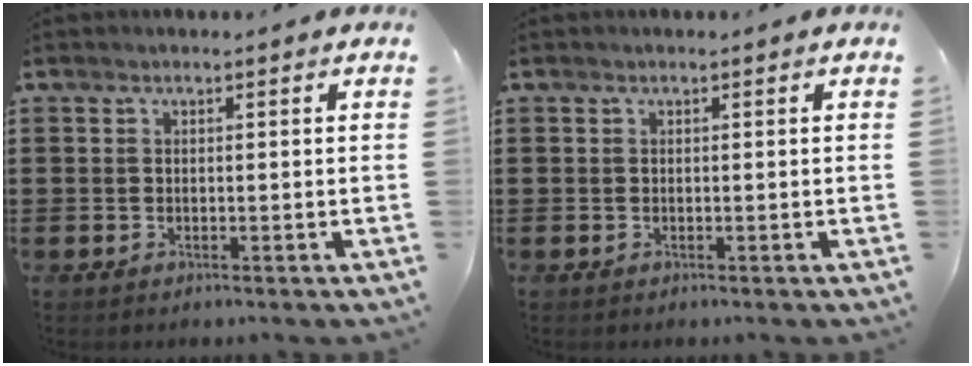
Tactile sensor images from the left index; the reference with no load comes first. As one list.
[{"total": 0.0}]